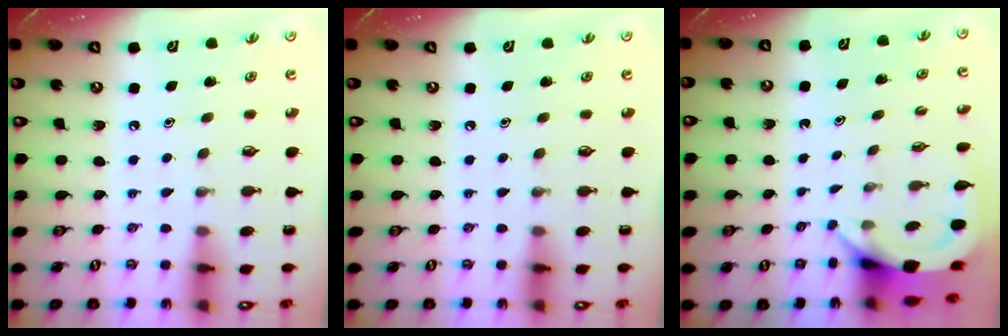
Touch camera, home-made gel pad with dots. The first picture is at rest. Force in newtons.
{"total": 0.0}
{"total": 3.9, "press": 3.8, "slide": 0.2}